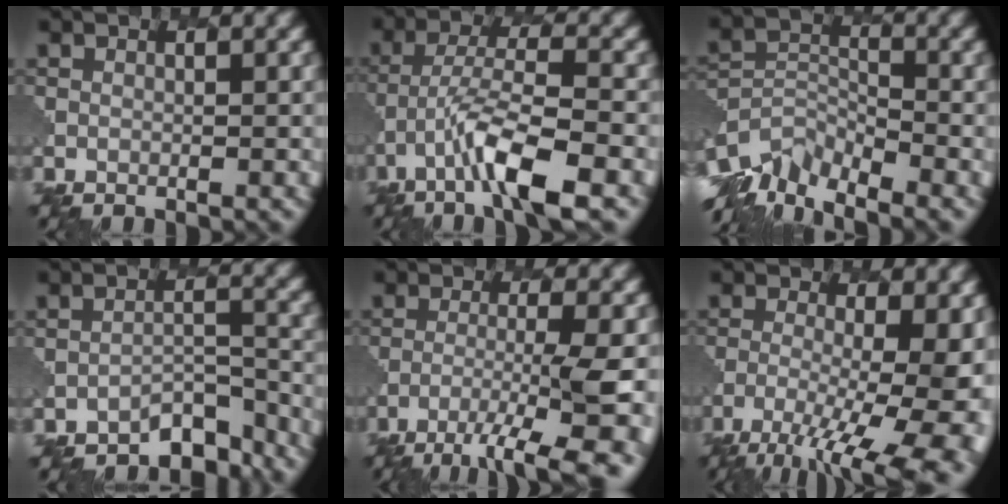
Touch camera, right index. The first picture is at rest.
{"total": 6.9, "force": [-3.7, 1.5, 5.7], "torque": [-0.106, 0.008, -0.075]}
{"total": 6.3, "force": [-5.0, 2.7, 2.6], "torque": [-0.047, -0.010, -0.108]}
{"total": 4.8, "force": [-4.4, 1.4, 1.5], "torque": [-0.018, 0.001, -0.067]}
{"total": 7.8, "force": [-4.5, 1.3, 6.3], "torque": [-0.098, -0.003, -0.074]}
{"total": 12.4, "force": [-4.6, 4.5, 10.6], "torque": [-0.163, -0.013, -0.068]}